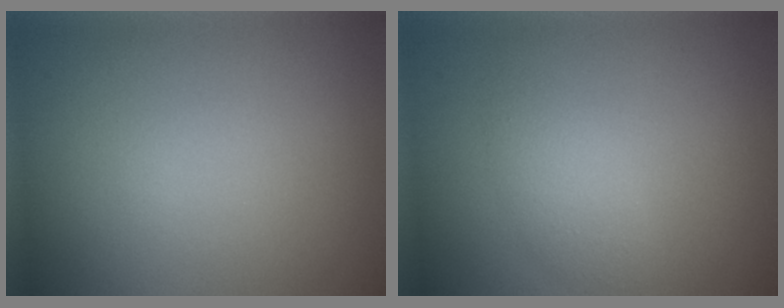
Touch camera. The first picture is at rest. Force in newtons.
{"total": 2.1, "press": 2.1, "slide": 0.2}